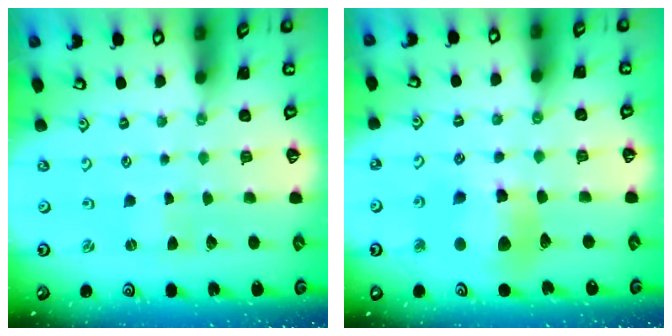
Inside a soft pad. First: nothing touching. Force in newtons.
{"total": 11.5, "press": 11.4, "slide": 1.3}